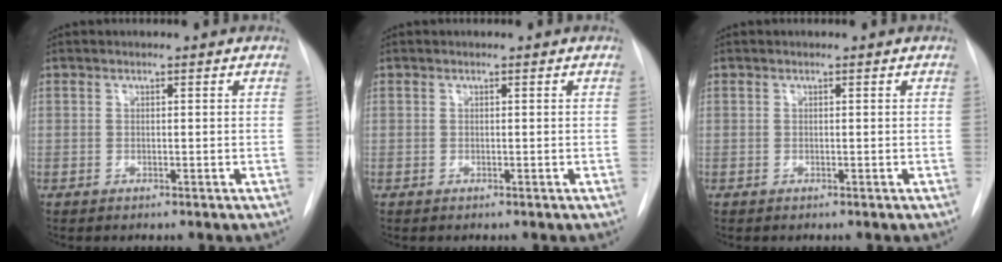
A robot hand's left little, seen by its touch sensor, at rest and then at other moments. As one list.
[{"total": 0.0}, {"total": 0.0}]